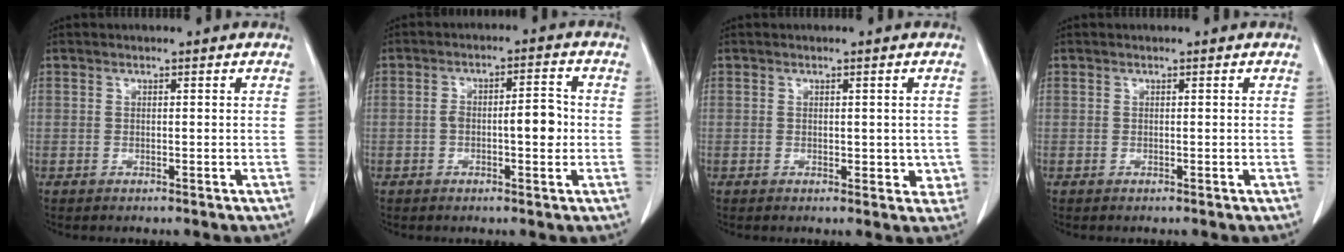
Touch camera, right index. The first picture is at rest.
{"total": 5.6, "force": [-0.8, 1.8, 5.3], "torque": [-0.091, 0.018, -0.007]}
{"total": 3.3, "force": [-0.2, 2.1, 2.5], "torque": [-0.019, 0.000, 0.004]}
{"total": 0.0}